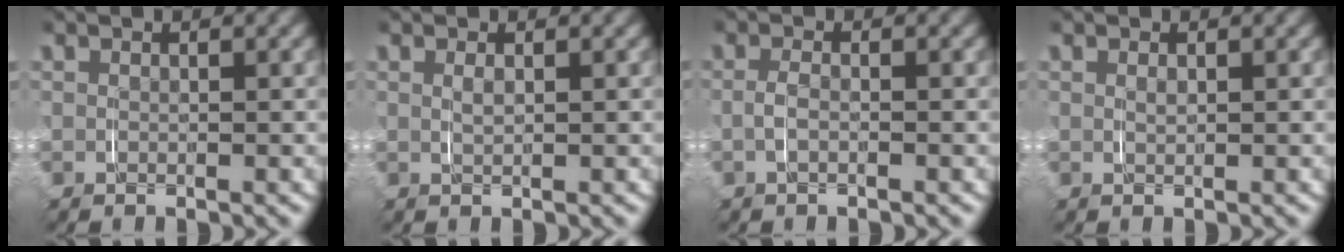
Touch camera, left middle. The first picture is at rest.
{"total": 0.8, "force": [0.4, 0.1, 0.7], "torque": [-0.016, -0.003, 0.010]}
{"total": 1.1, "force": [-0.3, 0.4, 1.0], "torque": [-0.029, -0.001, -0.006]}
{"total": 0.5, "force": [0.3, 0.1, 0.4], "torque": [-0.009, -0.003, 0.007]}